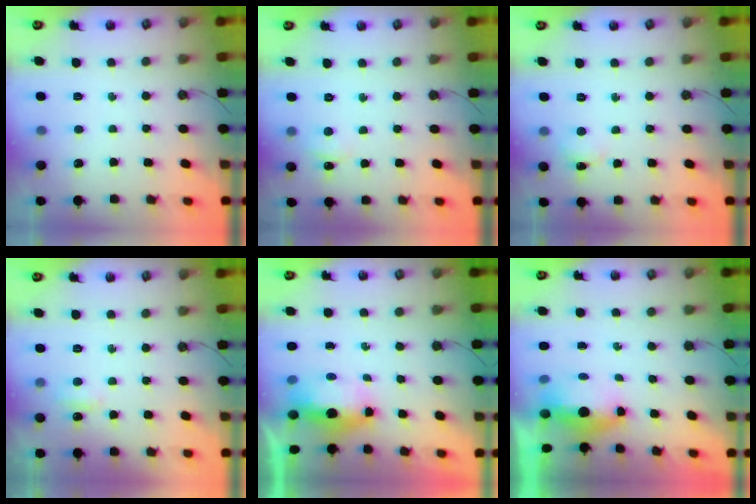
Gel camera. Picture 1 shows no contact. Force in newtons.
{"total": 3.5, "press": 3.4, "slide": 0.6}
{"total": 2.0, "press": 1.9, "slide": 0.4}
{"total": 4.3, "press": 4.3, "slide": 0.7}
{"total": 6.7, "press": 6.7, "slide": 0.9}
{"total": 6.1, "press": 5.3, "slide": 2.9}